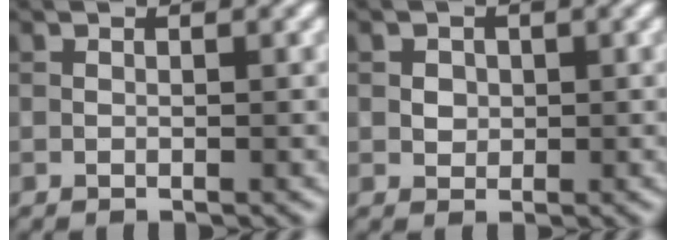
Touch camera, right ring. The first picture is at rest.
{"total": 1.5, "force": [0.3, 1.3, 0.7], "torque": [-0.008, 0.003, 0.007]}